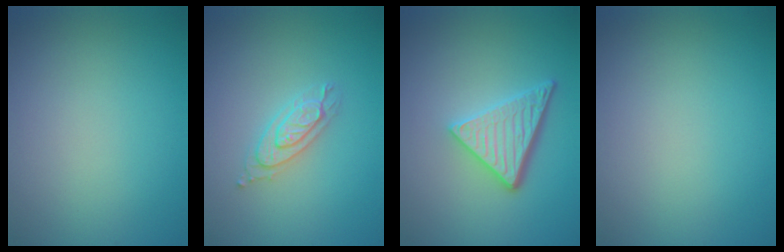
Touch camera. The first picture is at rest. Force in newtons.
{"total": 2.6, "press": 2.6, "slide": 0.5}
{"total": 4.0, "press": 3.4, "slide": 2.1}
{"total": 0.0}